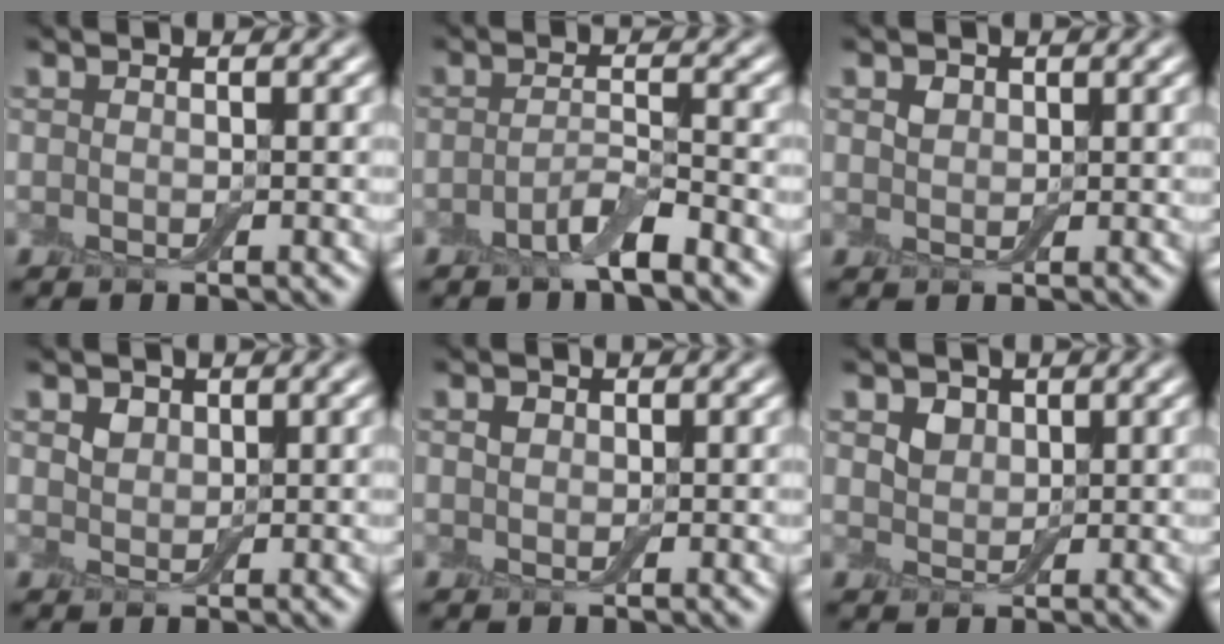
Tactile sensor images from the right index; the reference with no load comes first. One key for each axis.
{"total": 2.7, "fx": -1.8, "fy": 0.5, "fz": 2.0, "tx": -0.036, "ty": 0.006, "tz": -0.039}
{"total": 1.1, "fx": 0.6, "fy": 0.8, "fz": 0.4, "tx": -0.009, "ty": -0.001, "tz": 0.010}
{"total": 1.4, "fx": 0.8, "fy": 1.1, "fz": 0.5, "tx": -0.011, "ty": 0.000, "tz": 0.014}
{"total": 0.9, "fx": 0.3, "fy": 0.8, "fz": 0.3, "tx": -0.007, "ty": 0.001, "tz": 0.003}
{"total": 2.1, "fx": 1.1, "fy": 1.5, "fz": 0.8, "tx": -0.020, "ty": -0.003, "tz": 0.021}